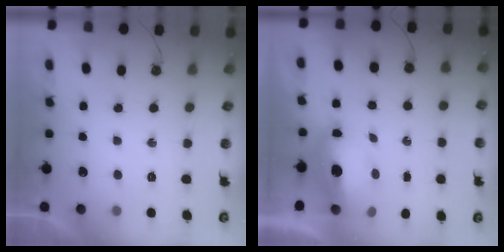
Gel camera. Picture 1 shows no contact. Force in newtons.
{"total": 12.3, "press": 12.1, "slide": 1.9}